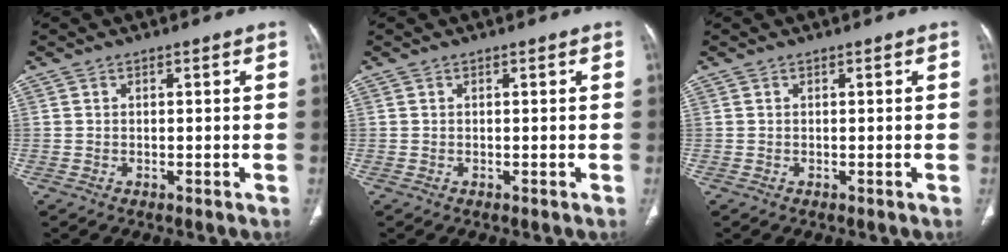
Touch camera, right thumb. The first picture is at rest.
{"total": 0.0}
{"total": 0.0}